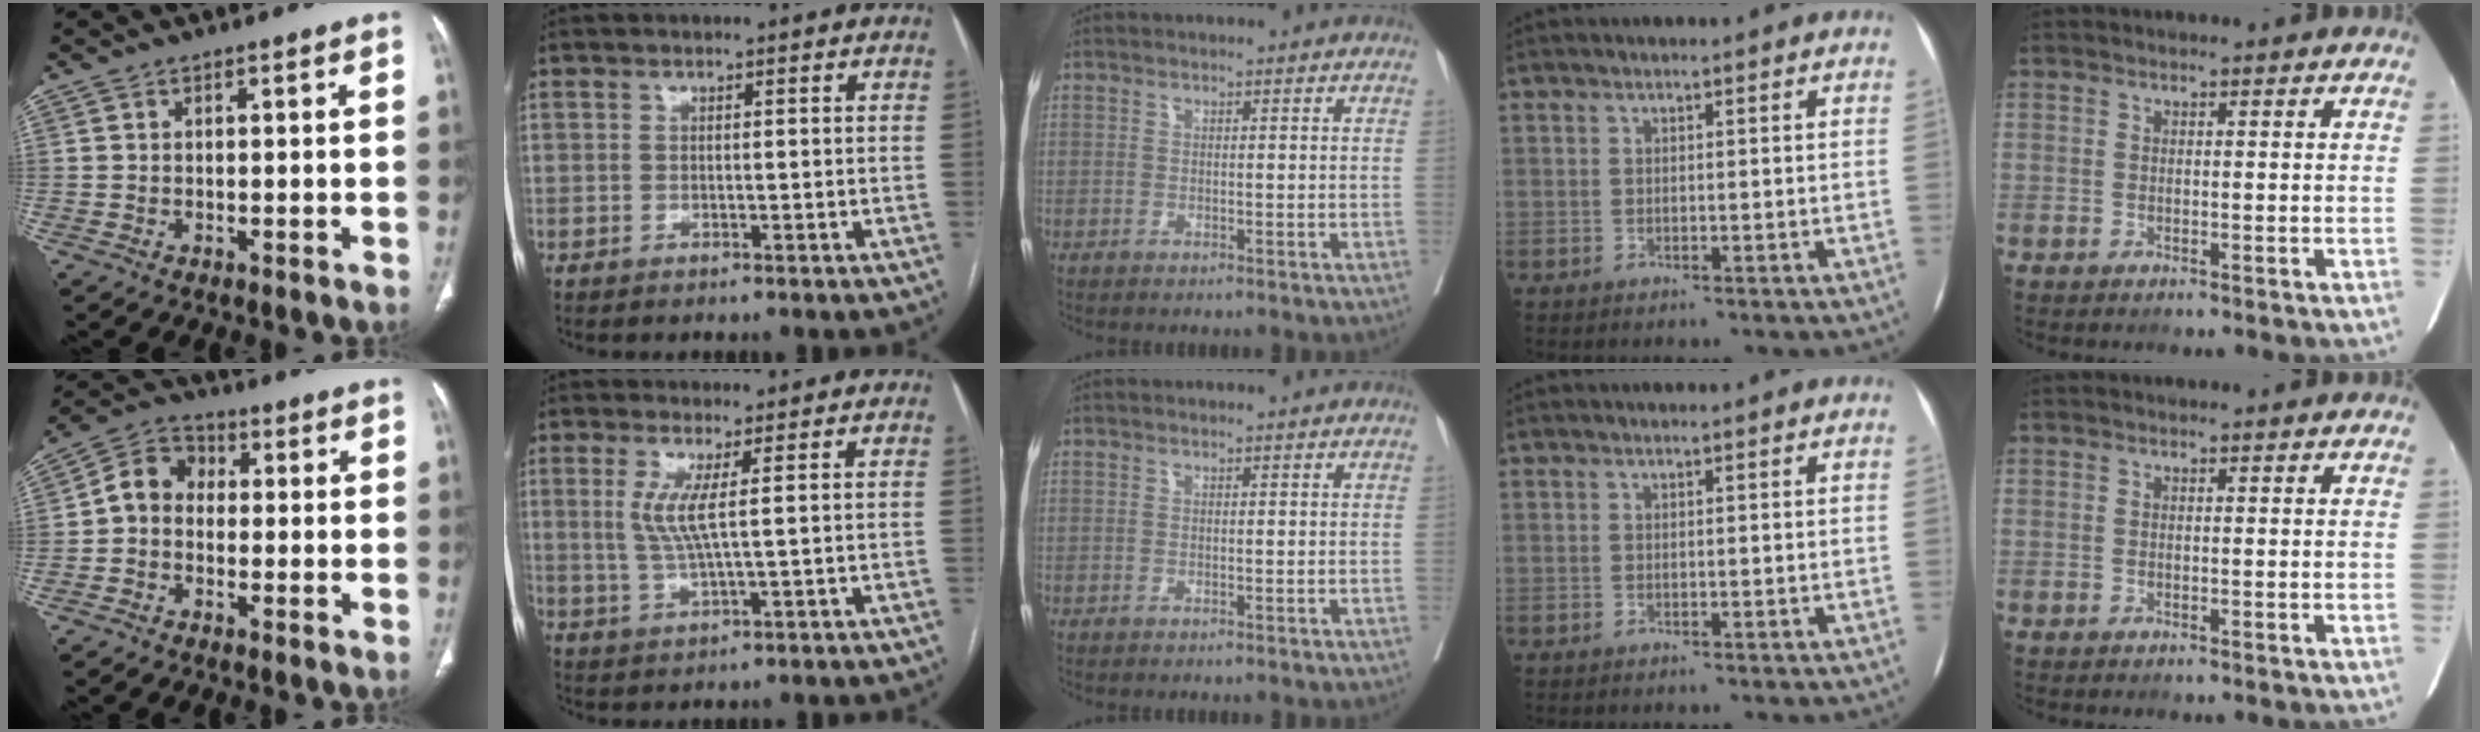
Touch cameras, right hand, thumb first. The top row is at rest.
{"thumb": {"total": 6.9, "force": [-0.6, 5.7, 3.8], "torque": [-0.049, 0.027, -0.031]}, "index": {"total": 4.7, "force": [1.2, 0.0, 4.5], "torque": [-0.103, -0.002, 0.029]}}